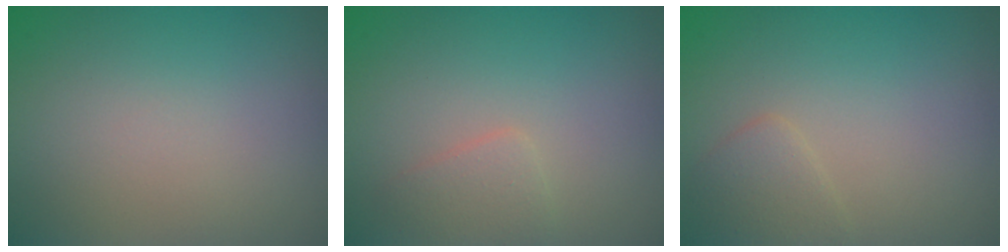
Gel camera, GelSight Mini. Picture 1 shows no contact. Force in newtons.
{"total": 1.6, "press": 1.6, "slide": 0.0}
{"total": 1.6, "press": 1.6, "slide": 0.1}